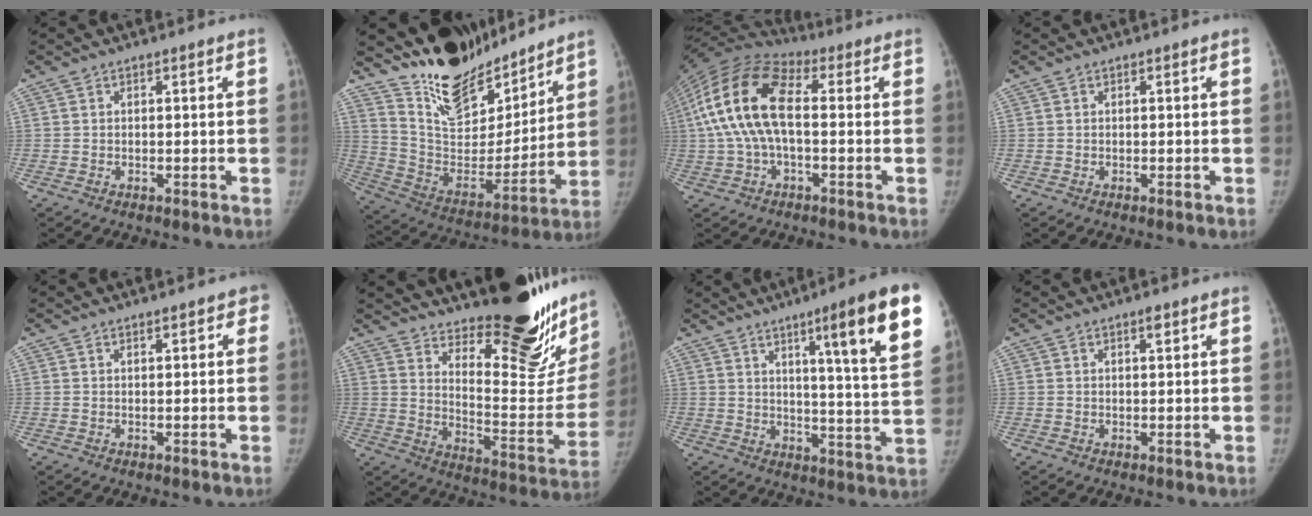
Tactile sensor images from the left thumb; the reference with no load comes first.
{"total": 19.8, "force": [17.2, 7.0, 6.8], "torque": [-0.059, -0.117, 0.304]}
{"total": 16.5, "force": [1.0, 8.4, 14.1], "torque": [-0.292, 0.040, 0.008]}
{"total": 0.0}
{"total": 2.2, "force": [1.1, 1.0, 1.6], "torque": [-0.006, 0.001, 0.009]}
{"total": 29.9, "force": [22.5, 8.6, 17.8], "torque": [-0.220, -0.158, 0.306]}
{"total": 17.7, "force": [9.0, 1.7, 15.2], "torque": [-0.185, -0.039, 0.124]}
{"total": 1.2, "force": [0.7, 0.4, 0.9], "torque": [-0.010, -0.001, 0.010]}